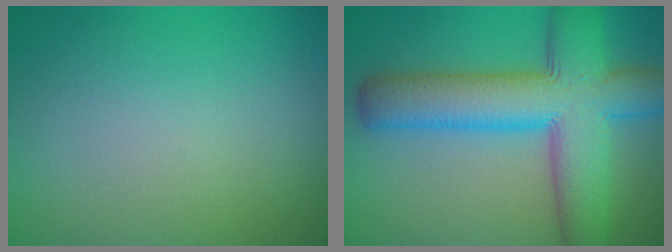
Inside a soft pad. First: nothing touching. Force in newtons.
{"total": 11.2, "press": 11.2, "slide": 0.2}